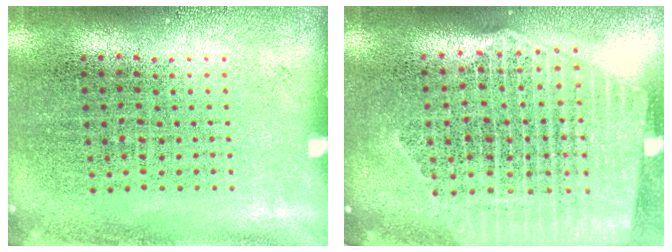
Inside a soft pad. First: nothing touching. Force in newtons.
{"total": 2.5, "press": 2.1, "slide": 1.3}